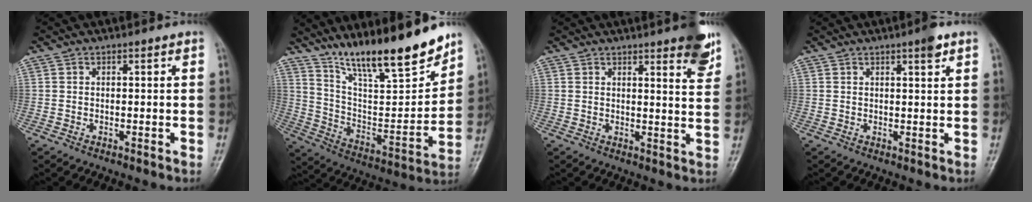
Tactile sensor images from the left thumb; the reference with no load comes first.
{"total": 19.9, "force": [15.5, 3.6, 11.9], "torque": [-0.157, -0.087, 0.274]}
{"total": 7.8, "force": [5.1, 1.5, 5.8], "torque": [-0.055, -0.029, 0.059]}
{"total": 2.7, "force": [1.8, 0.4, 2.1], "torque": [-0.029, -0.009, 0.025]}